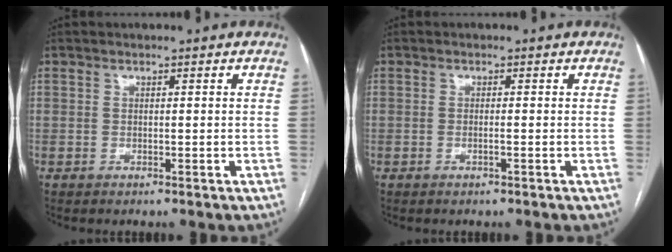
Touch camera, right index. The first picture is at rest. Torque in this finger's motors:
{"motor_torque": [-0.15, 0.02, 0.03, 0.00]}